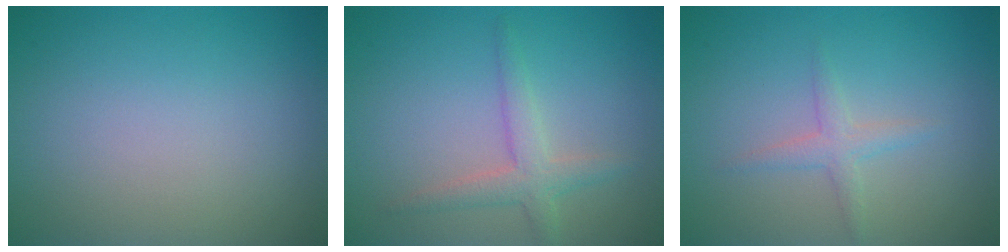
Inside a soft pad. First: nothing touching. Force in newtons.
{"total": 2.5, "press": 2.5, "slide": 0.2}
{"total": 1.6, "press": 1.6, "slide": 0.1}